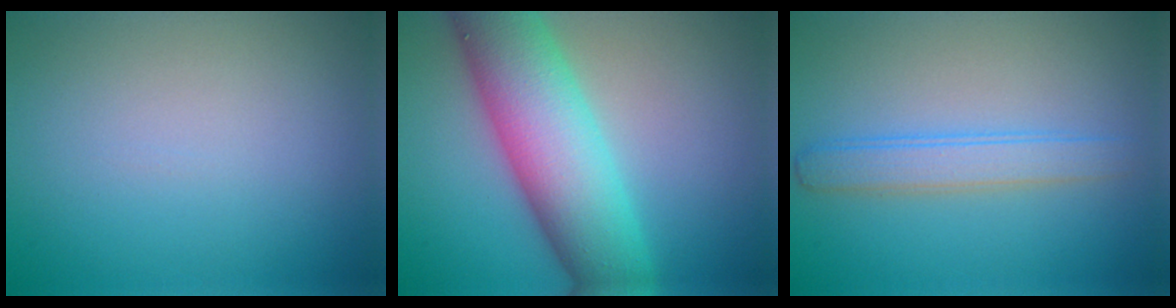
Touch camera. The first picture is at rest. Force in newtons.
{"total": 10.7, "press": 10.7, "slide": 0.4}
{"total": 2.9, "press": 2.9, "slide": 0.1}